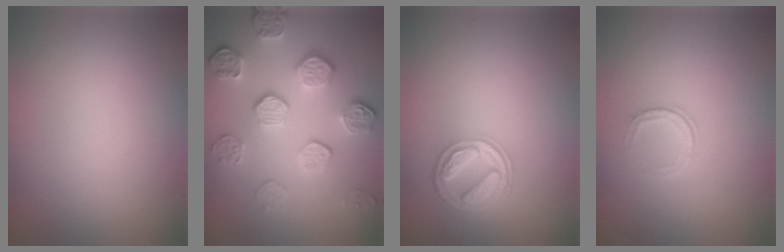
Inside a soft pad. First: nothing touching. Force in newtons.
{"total": 5.4, "press": 4.0, "slide": 3.6}
{"total": 4.4, "press": 3.4, "slide": 2.7}
{"total": 1.0, "press": 0.7, "slide": 0.7}